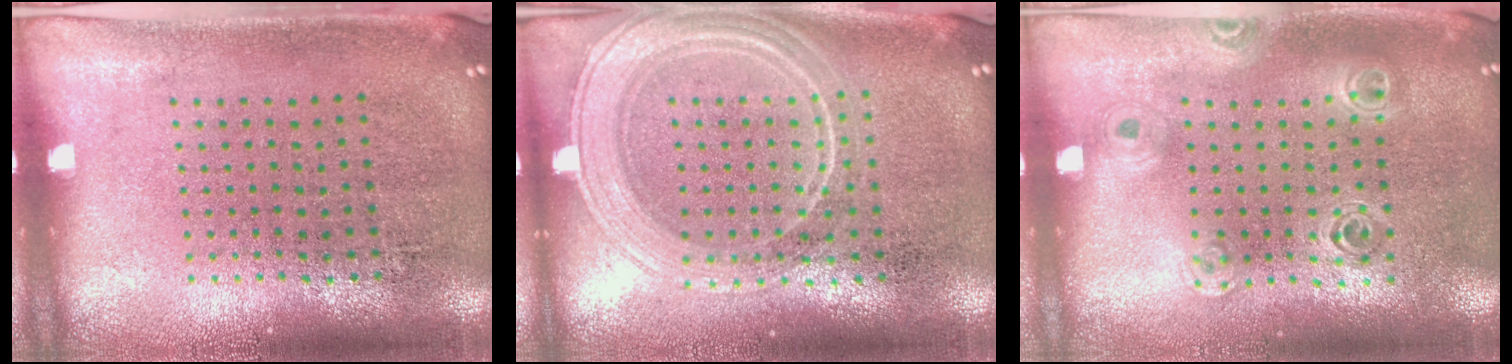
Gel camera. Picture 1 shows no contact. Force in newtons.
{"total": 2.0, "press": 2.0, "slide": 0.3}
{"total": 1.2, "press": 1.2, "slide": 0.3}